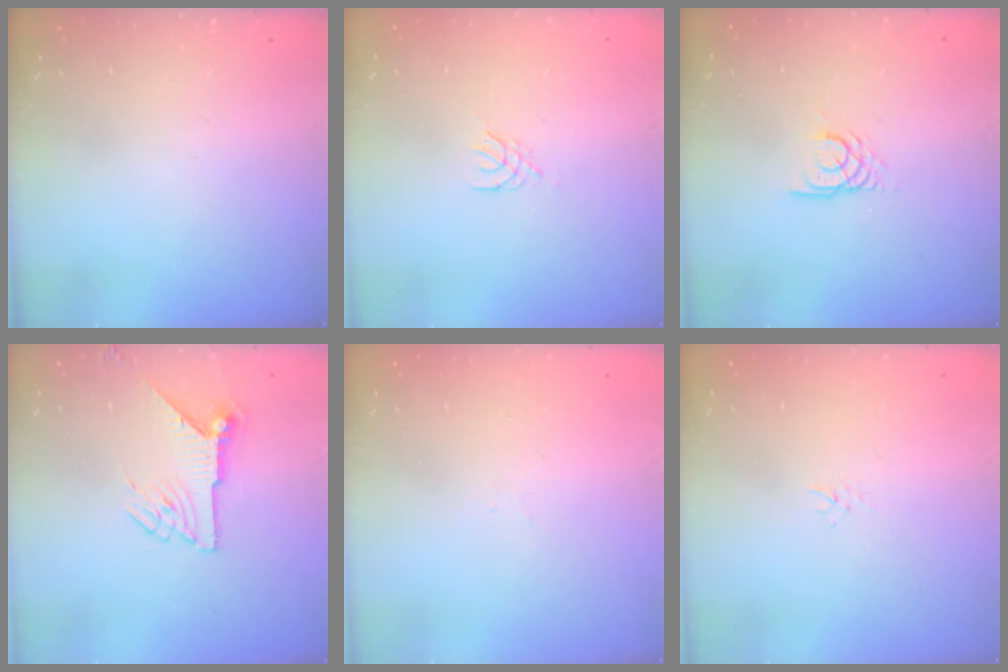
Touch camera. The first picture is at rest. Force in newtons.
{"total": 2.0, "press": 1.9, "slide": 0.4}
{"total": 3.4, "press": 3.4, "slide": 0.2}
{"total": 9.5, "press": 9.5, "slide": 0.5}
{"total": 1.6, "press": 1.5, "slide": 0.4}
{"total": 2.0, "press": 2.0, "slide": 0.3}